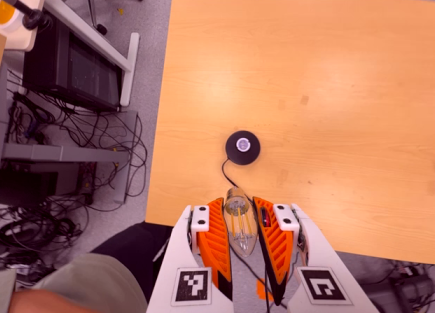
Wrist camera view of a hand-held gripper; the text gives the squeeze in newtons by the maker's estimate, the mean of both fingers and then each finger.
{"total": 20.5, "left": 22.2, "right": 18.9}